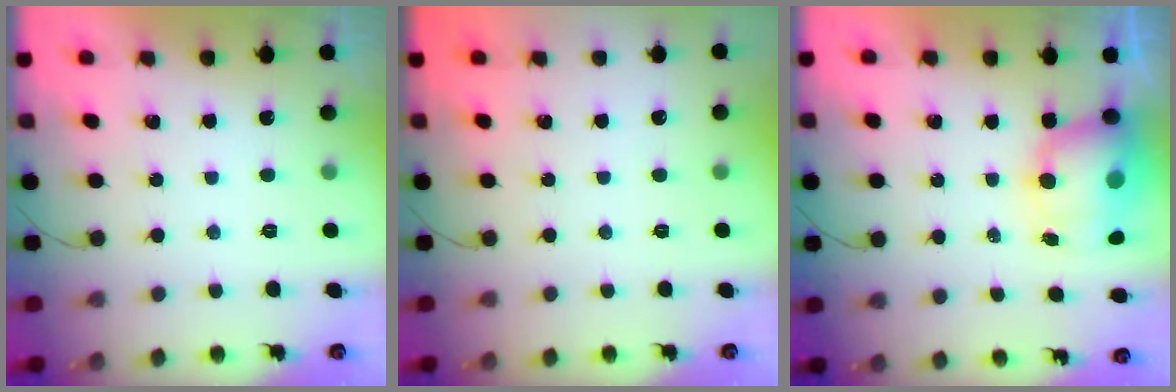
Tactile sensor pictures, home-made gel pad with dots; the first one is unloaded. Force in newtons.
{"total": 0.0}
{"total": 10.0, "press": 9.7, "slide": 2.7}